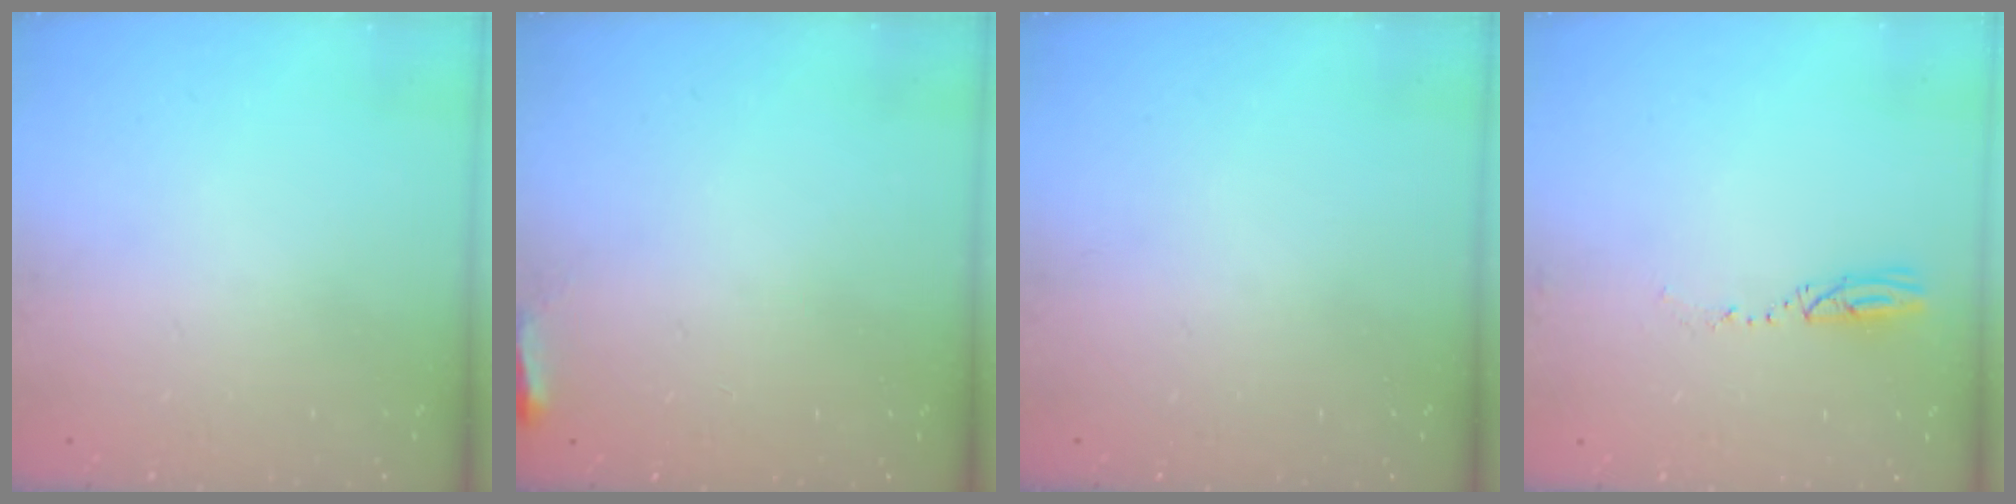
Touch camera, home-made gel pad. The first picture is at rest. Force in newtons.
{"total": 5.0, "press": 4.9, "slide": 1.0}
{"total": 0.0}
{"total": 3.1, "press": 3.0, "slide": 0.7}